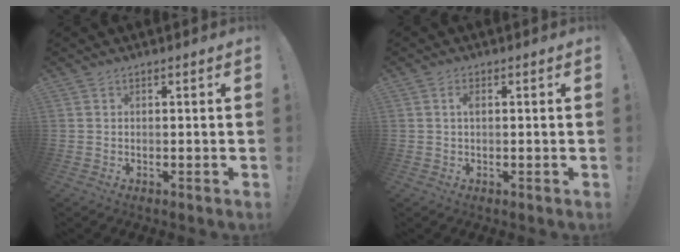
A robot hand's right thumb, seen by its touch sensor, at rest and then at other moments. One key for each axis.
{"total": 1.6, "fx": 0.2, "fy": 0.7, "fz": 1.4, "tx": -0.021, "ty": 0.001, "tz": 0.001}